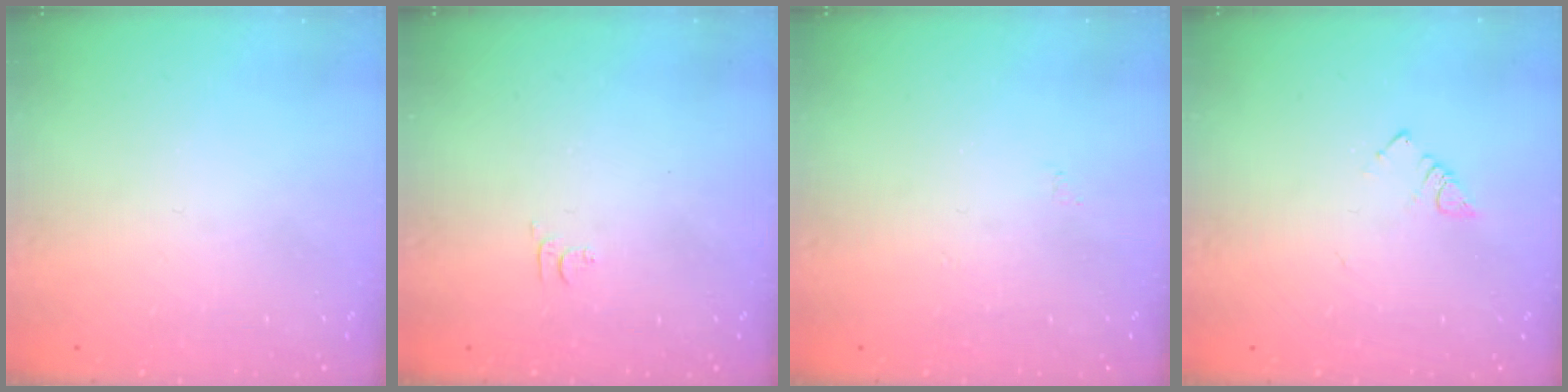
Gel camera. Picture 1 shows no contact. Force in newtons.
{"total": 4.6, "press": 4.6, "slide": 0.6}
{"total": 3.4, "press": 3.3, "slide": 0.5}
{"total": 2.7, "press": 2.7, "slide": 0.4}